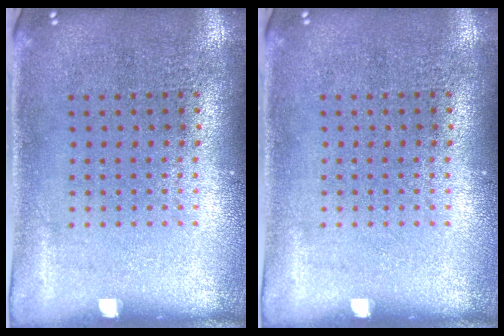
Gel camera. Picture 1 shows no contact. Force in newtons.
{"total": 0.0}